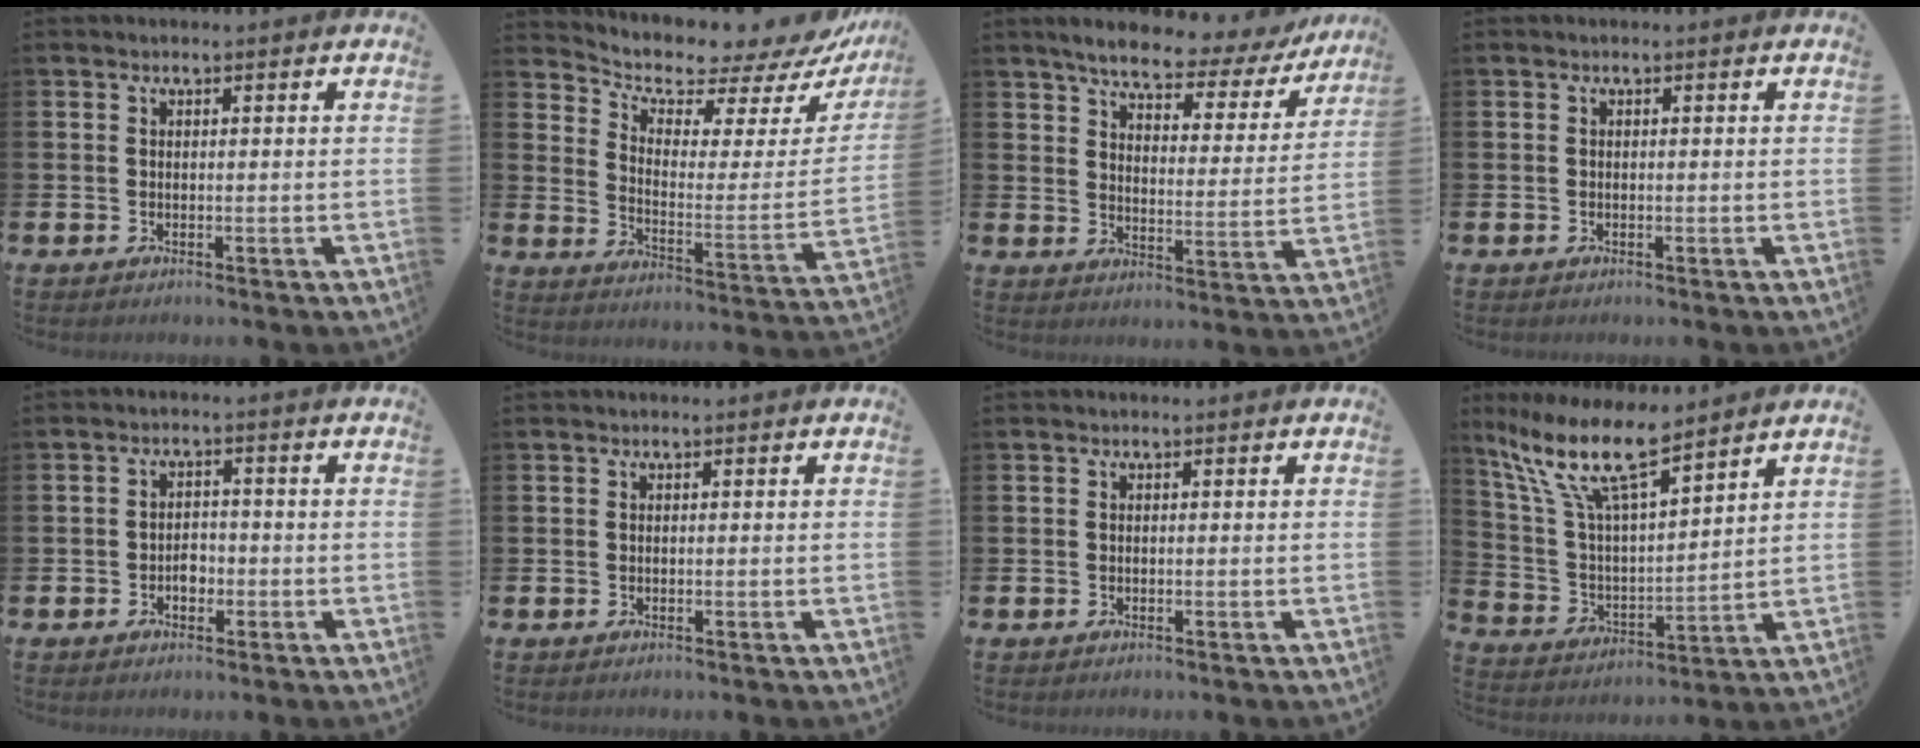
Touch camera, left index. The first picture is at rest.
{"total": 7.0, "force": [6.7, 1.8, 0.9], "torque": [-0.045, -0.066, 0.107]}
{"total": 6.6, "force": [5.8, 1.6, 2.6], "torque": [-0.071, -0.038, 0.094]}
{"total": 0.0}
{"total": 2.1, "force": [-0.8, 1.6, 1.2], "torque": [-0.020, 0.004, -0.019]}
{"total": 0.0}
{"total": 0.0}
{"total": 12.1, "force": [9.3, 2.8, 7.1], "torque": [-0.173, -0.041, 0.163]}